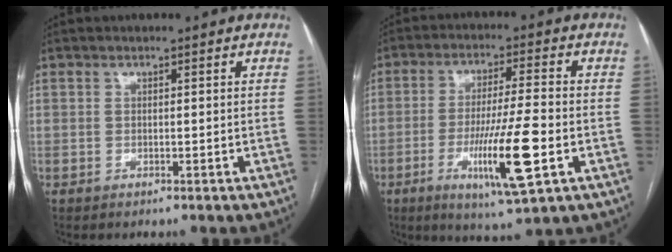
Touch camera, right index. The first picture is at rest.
{"total": 12.7, "force": [-4.0, 0.5, 12.0], "torque": [-0.218, -0.021, -0.067]}